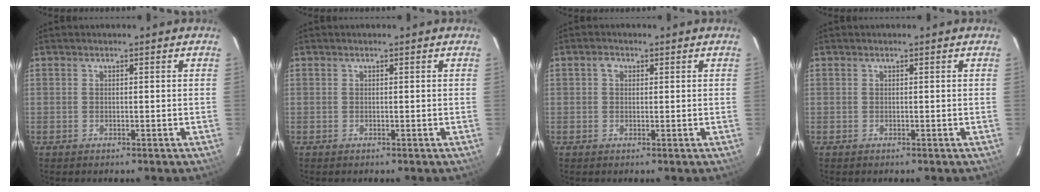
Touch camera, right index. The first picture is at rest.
{"total": 0.0}
{"total": 1.6, "force": [0.5, 1.3, 0.7], "torque": [-0.013, 0.008, 0.006]}
{"total": 0.0}